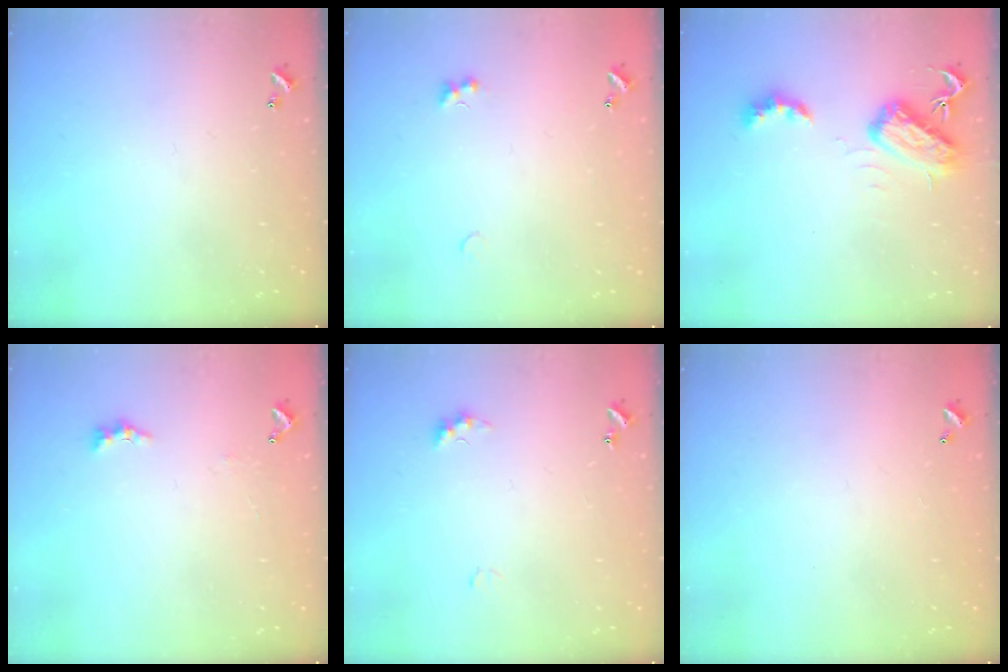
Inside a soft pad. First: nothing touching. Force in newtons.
{"total": 1.8, "press": 1.7, "slide": 0.4}
{"total": 5.9, "press": 5.9, "slide": 0.7}
{"total": 2.0, "press": 1.9, "slide": 0.6}
{"total": 4.9, "press": 4.8, "slide": 0.7}
{"total": 2.8, "press": 2.8, "slide": 0.1}